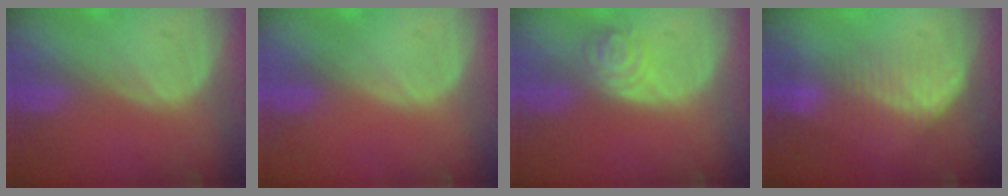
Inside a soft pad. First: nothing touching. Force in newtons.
{"total": 0.0}
{"total": 4.0, "press": 4.0, "slide": 0.5}
{"total": 6.8, "press": 6.4, "slide": 2.3}